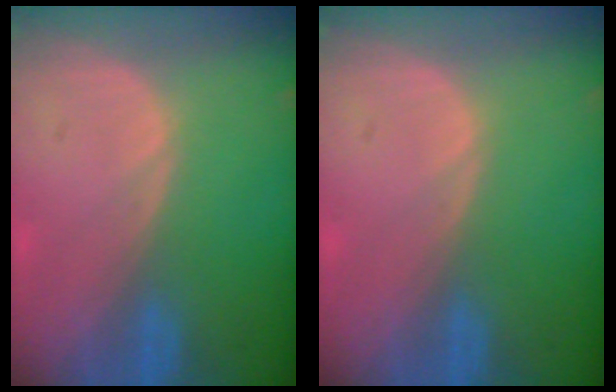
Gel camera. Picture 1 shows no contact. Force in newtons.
{"total": 0.0}